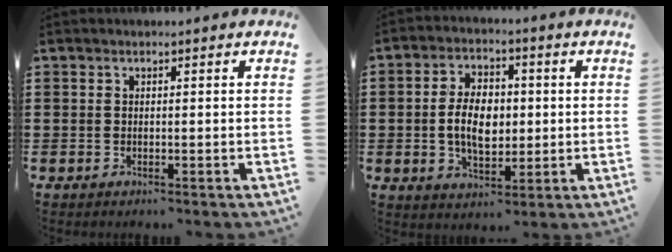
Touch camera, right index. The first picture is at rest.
{"total": 7.3, "force": [-0.2, 4.5, 5.8], "torque": [-0.111, 0.004, -0.012]}